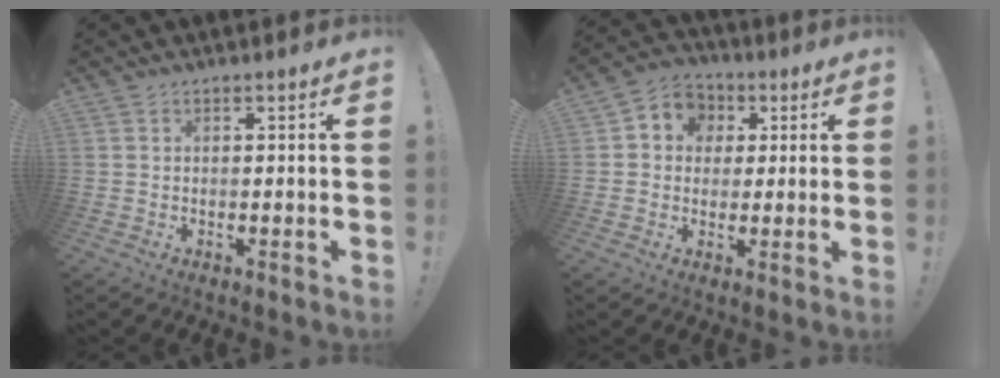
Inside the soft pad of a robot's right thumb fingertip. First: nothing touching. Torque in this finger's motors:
{"motor_torque": [1.13, 1.04, 0.80, 0.02, 0.04]}